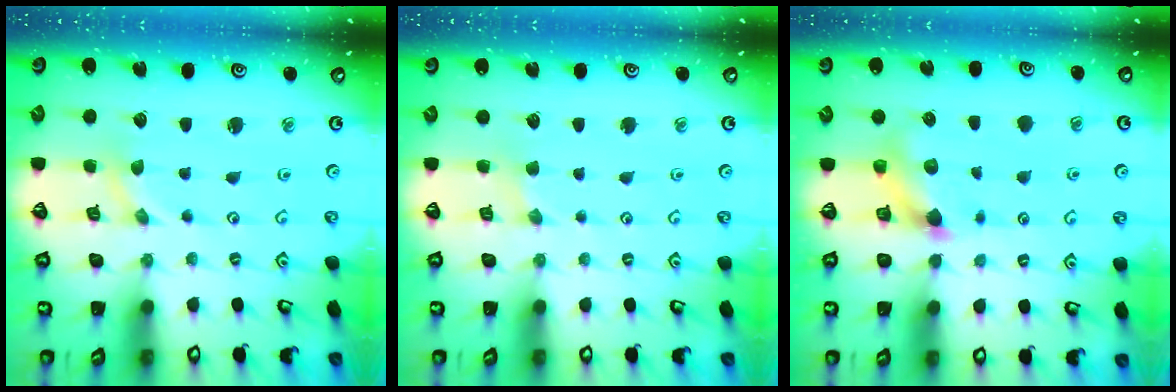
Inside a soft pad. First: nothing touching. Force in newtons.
{"total": 1.4, "press": 1.4, "slide": 0.3}
{"total": 7.0, "press": 7.0, "slide": 0.6}